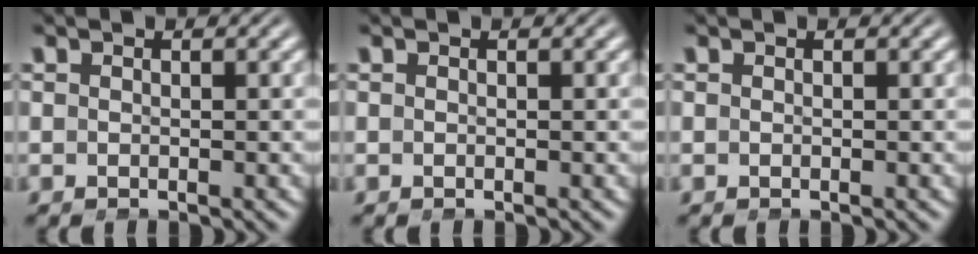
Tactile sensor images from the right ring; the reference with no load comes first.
{"total": 0.0}
{"total": 0.0}